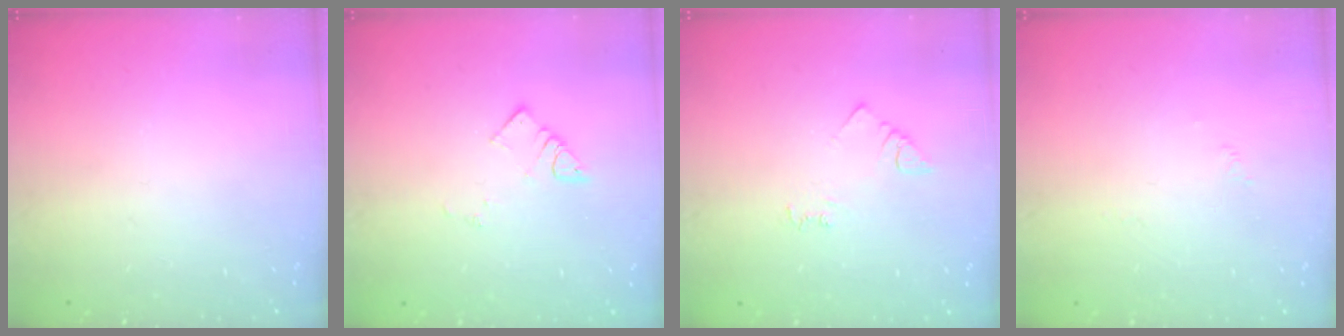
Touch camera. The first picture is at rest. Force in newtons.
{"total": 3.4, "press": 3.4, "slide": 0.3}
{"total": 4.2, "press": 4.1, "slide": 0.6}
{"total": 1.7, "press": 1.6, "slide": 0.4}